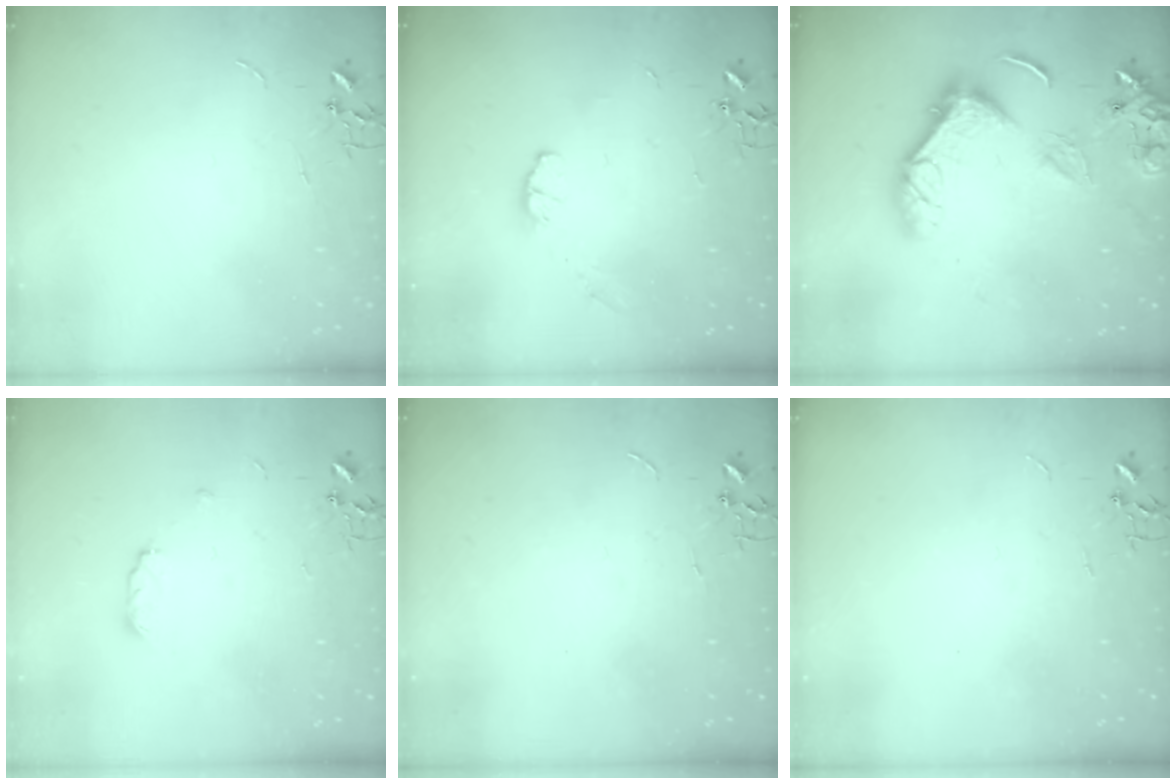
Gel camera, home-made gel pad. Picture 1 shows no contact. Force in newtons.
{"total": 4.5, "press": 4.5, "slide": 0.5}
{"total": 16.2, "press": 16.1, "slide": 1.8}
{"total": 5.0, "press": 4.9, "slide": 0.6}
{"total": 0.0}
{"total": 0.0}